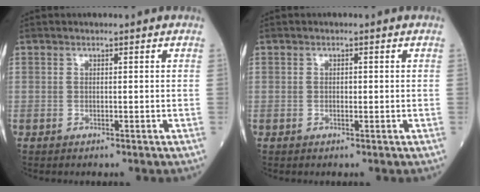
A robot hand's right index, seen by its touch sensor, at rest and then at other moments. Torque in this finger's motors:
{"motor_torque": [-0.01, 0.05, -0.03, -0.01]}